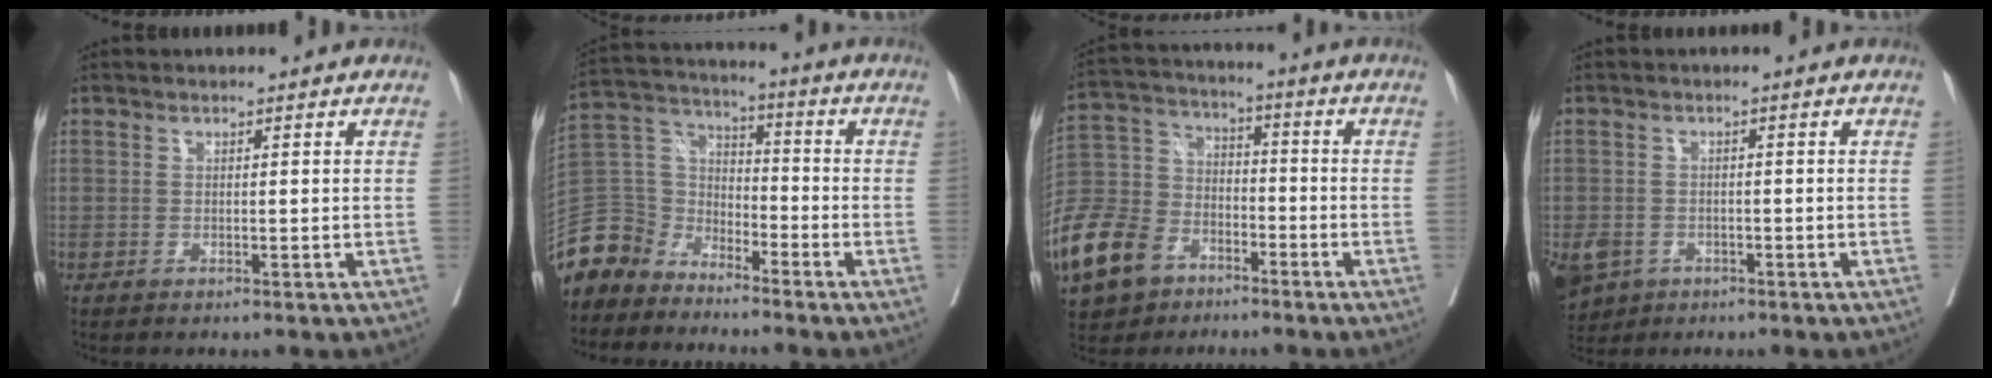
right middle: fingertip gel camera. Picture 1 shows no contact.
{"total": 11.3, "force": [-9.7, 5.6, 1.3], "torque": [-0.045, 0.034, -0.195]}
{"total": 16.7, "force": [-9.8, 10.8, 8.2], "torque": [-0.201, -0.004, -0.184]}
{"total": 10.4, "force": [-5.1, 8.1, 4.1], "torque": [-0.126, -0.007, -0.075]}